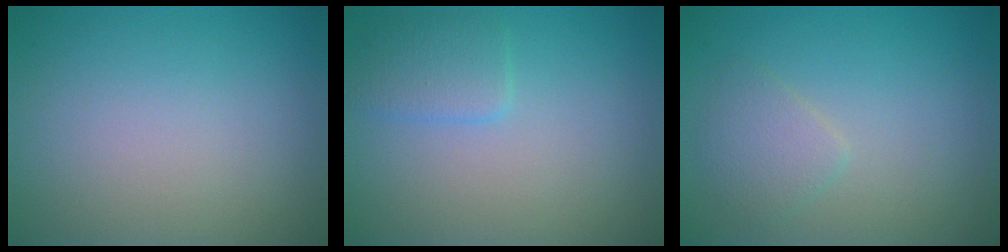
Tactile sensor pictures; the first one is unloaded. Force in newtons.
{"total": 2.0, "press": 2.0, "slide": 0.1}
{"total": 1.8, "press": 1.8, "slide": 0.0}